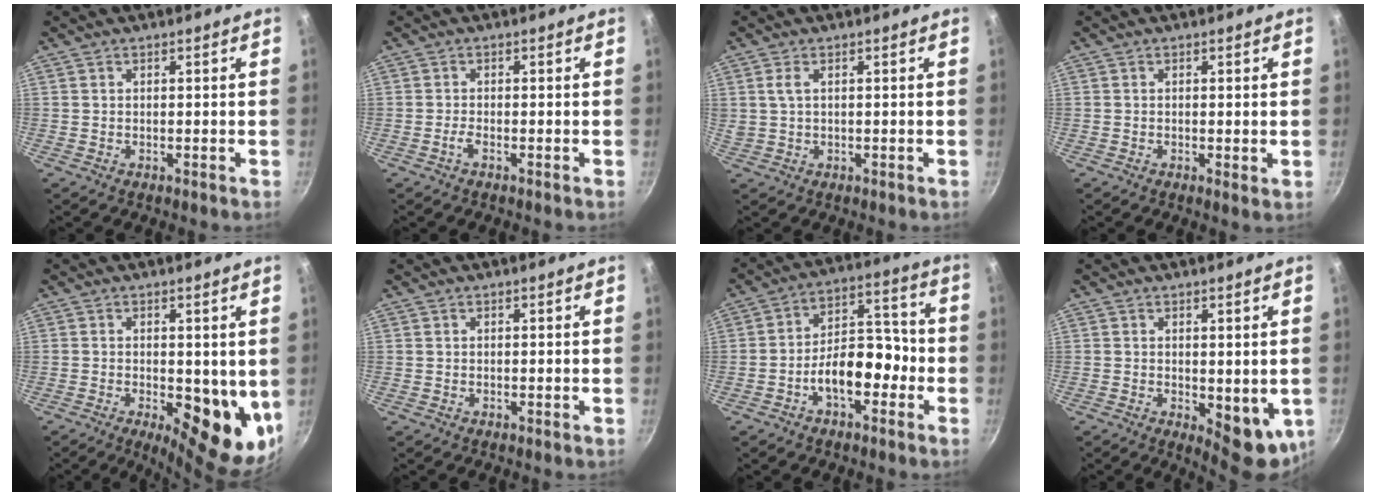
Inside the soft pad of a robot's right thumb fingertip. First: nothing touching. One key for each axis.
{"total": 1.3, "fx": -0.8, "fy": 0.2, "fz": 1.0, "tx": -0.027, "ty": 0.006, "tz": -0.021}
{"total": 2.3, "fx": 0.7, "fy": 1.2, "fz": 1.9, "tx": -0.036, "ty": 0.001, "tz": 0.017}
{"total": 1.3, "fx": 0.0, "fy": 0.4, "fz": 1.2, "tx": -0.020, "ty": -0.005, "tz": -0.002}
{"total": 12.2, "fx": -1.7, "fy": 5.2, "fz": 10.9, "tx": -0.115, "ty": -0.020, "tz": -0.013}
{"total": 0.0}
{"total": 11.5, "fx": -4.3, "fy": 6.4, "fz": 8.4, "tx": -0.091, "ty": 0.066, "tz": -0.075}
{"total": 8.7, "fx": -0.5, "fy": 3.9, "fz": 7.7, "tx": -0.072, "ty": -0.012, "tz": 0.004}